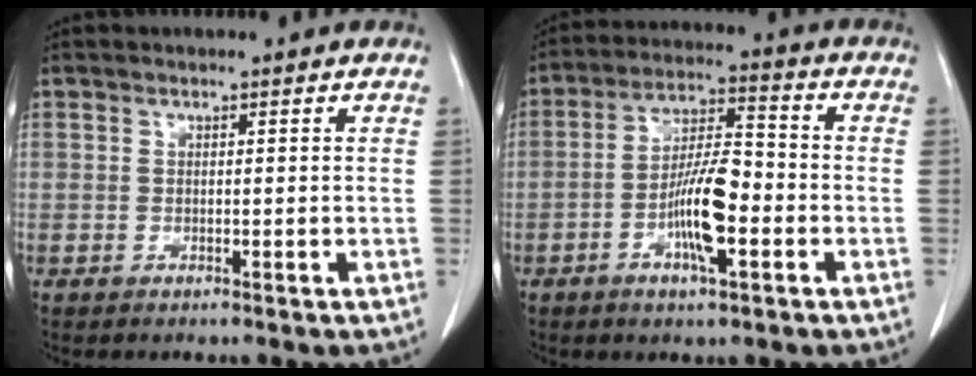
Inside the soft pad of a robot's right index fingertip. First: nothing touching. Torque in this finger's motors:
{"motor_torque": [1.03, -0.75, 0.35, 0.07]}